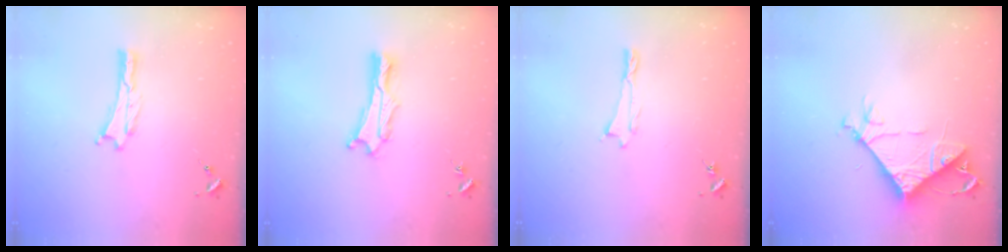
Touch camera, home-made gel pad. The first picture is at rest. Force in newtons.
{"total": 1.9, "press": 1.9, "slide": 0.2}
{"total": 0.0}
{"total": 7.9, "press": 7.8, "slide": 0.7}